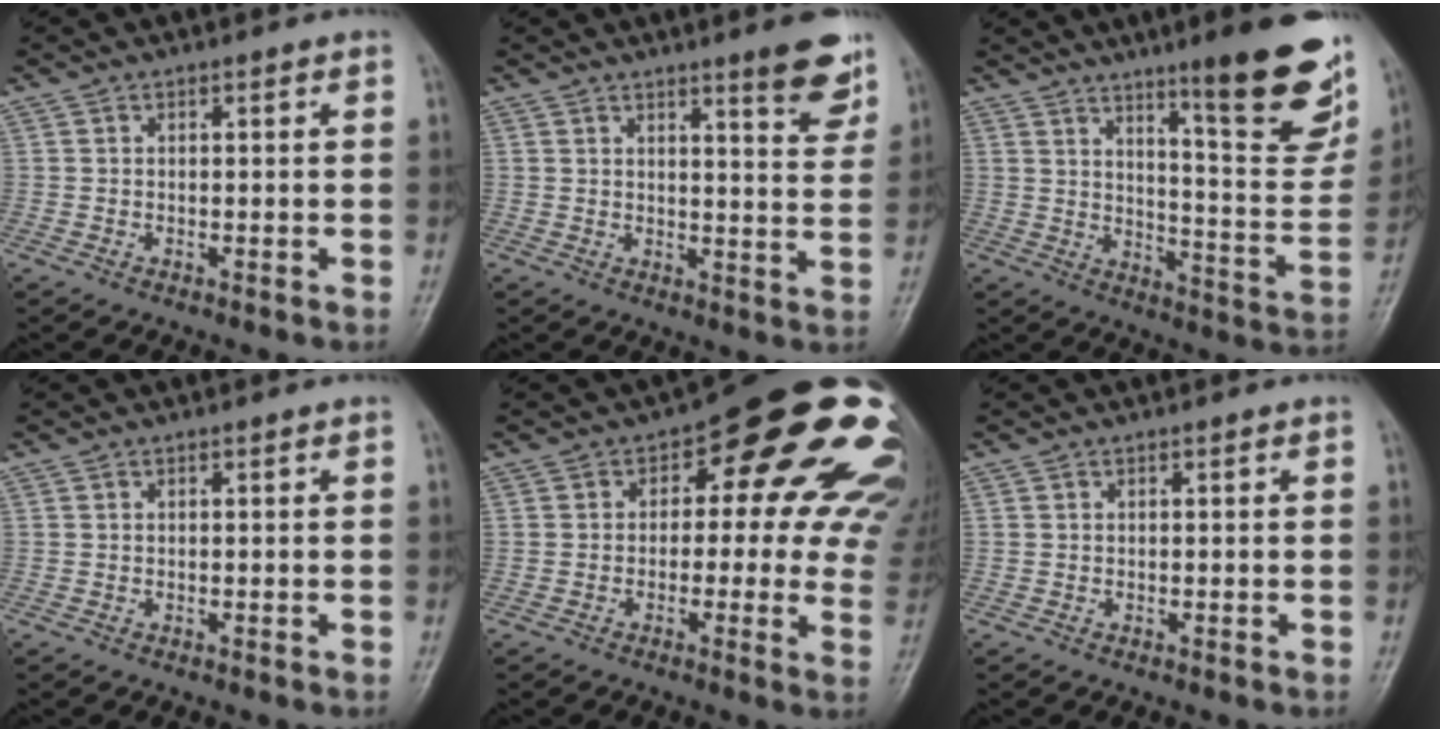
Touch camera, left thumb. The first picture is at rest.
{"total": 7.9, "force": [5.3, 1.3, 5.7], "torque": [-0.058, -0.034, 0.068]}
{"total": 19.5, "force": [12.2, 3.1, 14.9], "torque": [-0.156, -0.080, 0.180]}
{"total": 0.0}
{"total": 21.0, "force": [5.3, 10.6, 17.3], "torque": [-0.157, 0.015, 0.057]}
{"total": 0.0}